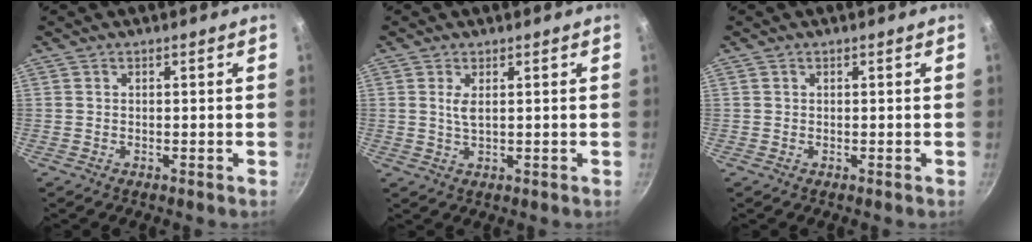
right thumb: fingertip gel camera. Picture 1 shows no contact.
{"total": 2.4, "force": [0.7, 1.0, 2.1], "torque": [-0.041, -0.006, 0.015]}
{"total": 0.0}